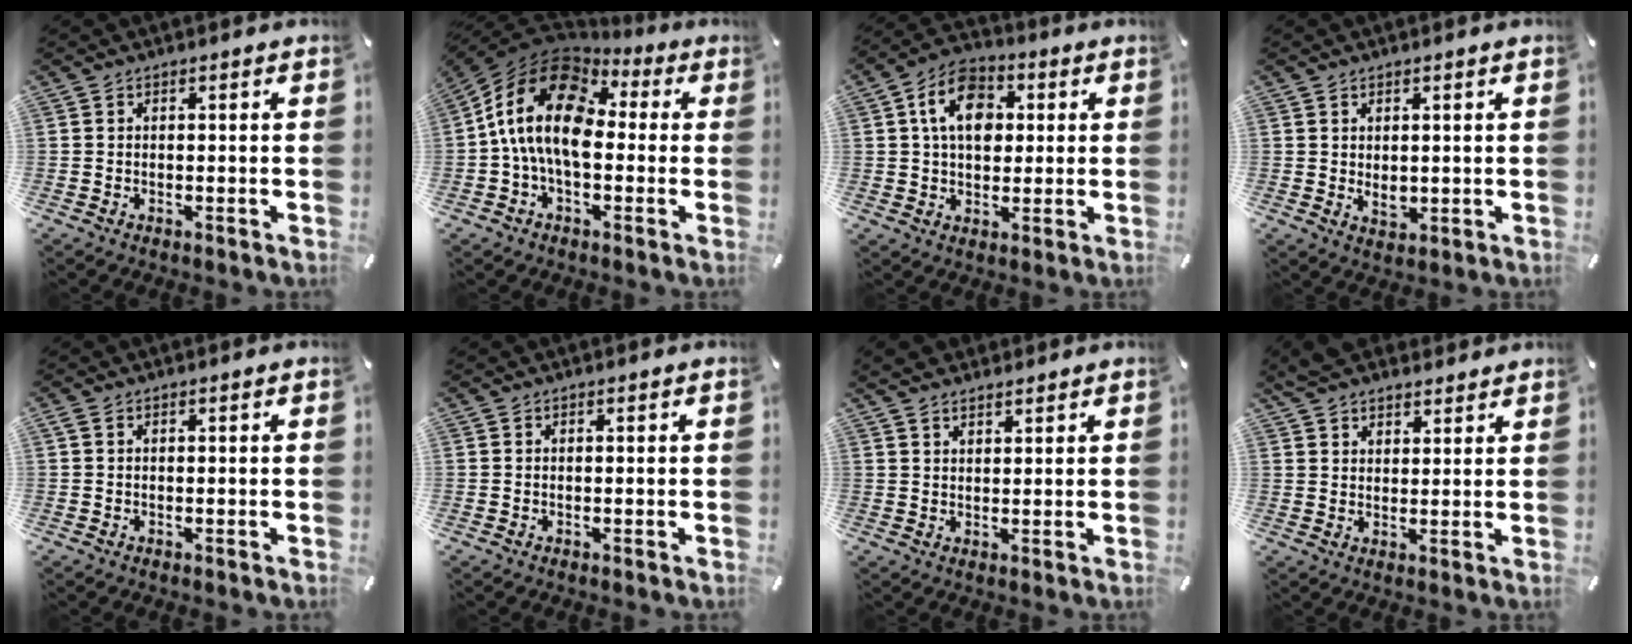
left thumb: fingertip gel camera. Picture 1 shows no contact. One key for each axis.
{"total": 16.4, "fx": 0.2, "fy": 10.6, "fz": 12.6, "tx": -0.271, "ty": 0.013, "tz": -0.003}
{"total": 11.5, "fx": 2.7, "fy": 8.4, "fz": 7.4, "tx": -0.118, "ty": 0.008, "tz": 0.048}
{"total": 3.0, "fx": 0.7, "fy": 2.2, "fz": 1.9, "tx": -0.029, "ty": -0.002, "tz": 0.013}
{"total": 0.6, "fx": 0.0, "fy": 0.1, "fz": 0.6, "tx": -0.011, "ty": 0.000, "tz": 0.000}
{"total": 0.0}
{"total": 3.1, "fx": 2.5, "fy": 1.5, "fz": 1.0, "tx": -0.024, "ty": -0.004, "tz": 0.047}
{"total": 5.6, "fx": 4.6, "fy": 3.1, "fz": 1.1, "tx": -0.028, "ty": -0.018, "tz": 0.086}